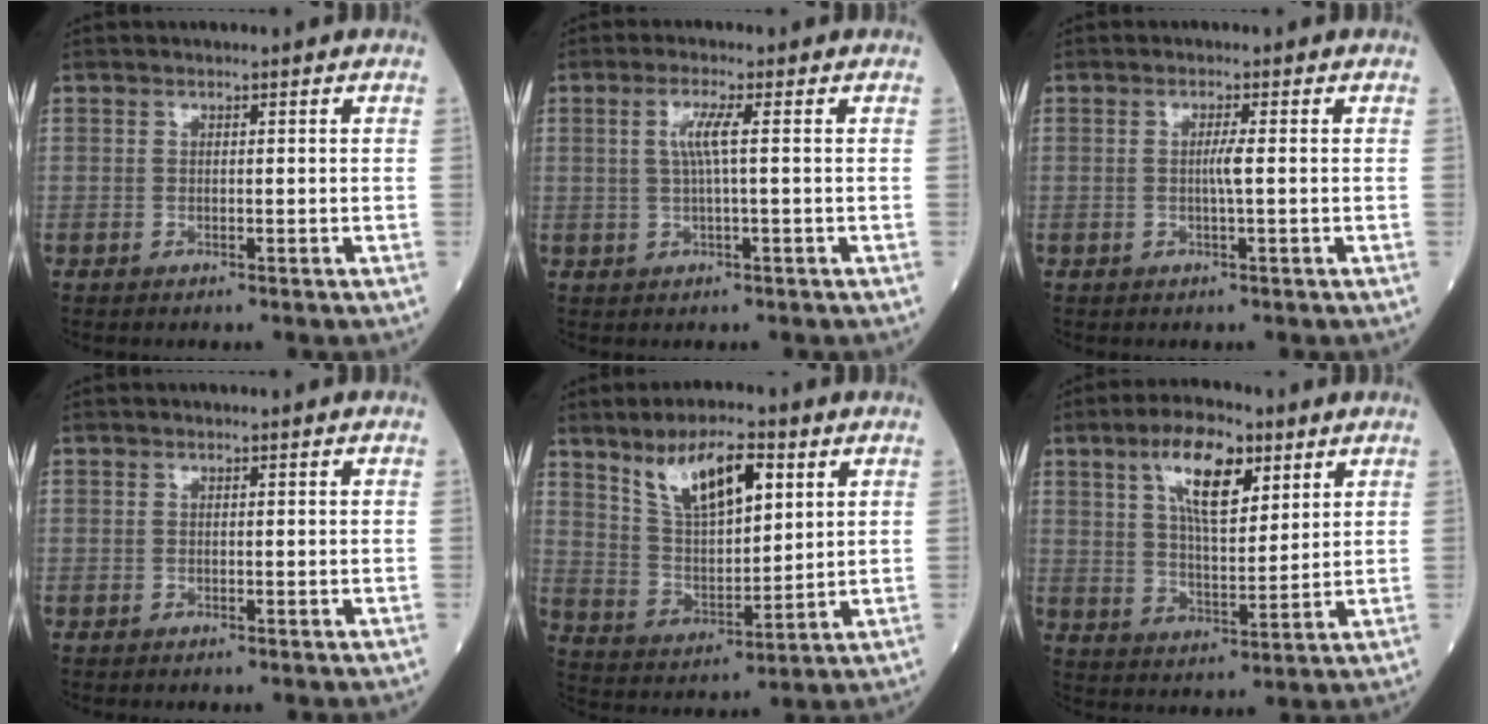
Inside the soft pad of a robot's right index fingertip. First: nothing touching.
{"total": 3.4, "force": [0.5, -0.3, 3.3], "torque": [-0.070, 0.003, 0.010]}
{"total": 1.7, "force": [-0.1, -0.3, 1.7], "torque": [-0.034, -0.002, -0.003]}
{"total": 0.0}
{"total": 11.5, "force": [6.2, 4.1, 8.8], "torque": [-0.162, 0.010, 0.124]}
{"total": 10.6, "force": [5.3, 3.8, 8.4], "torque": [-0.155, 0.010, 0.097]}